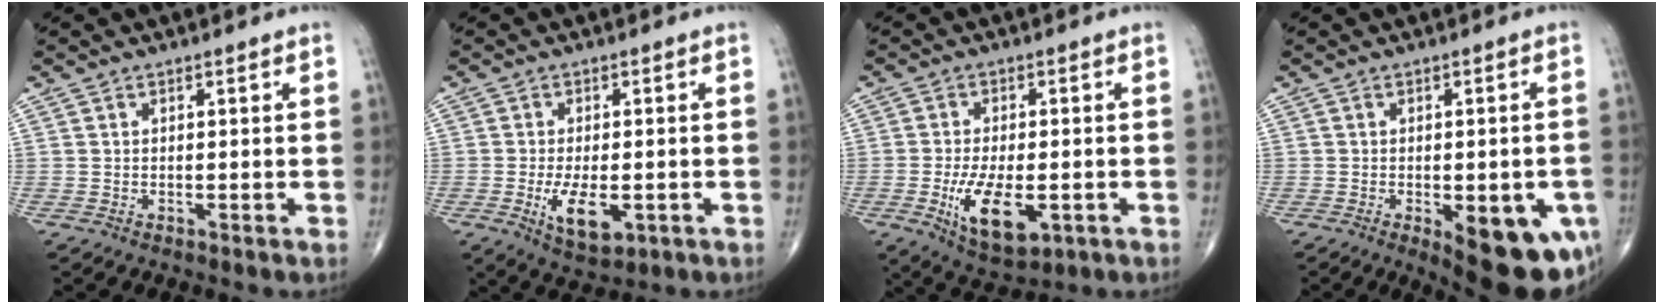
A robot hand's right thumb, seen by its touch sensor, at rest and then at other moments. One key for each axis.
{"total": 7.6, "fx": -2.1, "fy": 3.5, "fz": 6.4, "tx": -0.109, "ty": -0.012, "tz": -0.027}
{"total": 10.9, "fx": -3.1, "fy": 5.0, "fz": 9.2, "tx": -0.156, "ty": -0.010, "tz": -0.042}
{"total": 15.9, "fx": -5.9, "fy": 6.5, "fz": 13.3, "tx": -0.121, "ty": -0.001, "tz": -0.059}